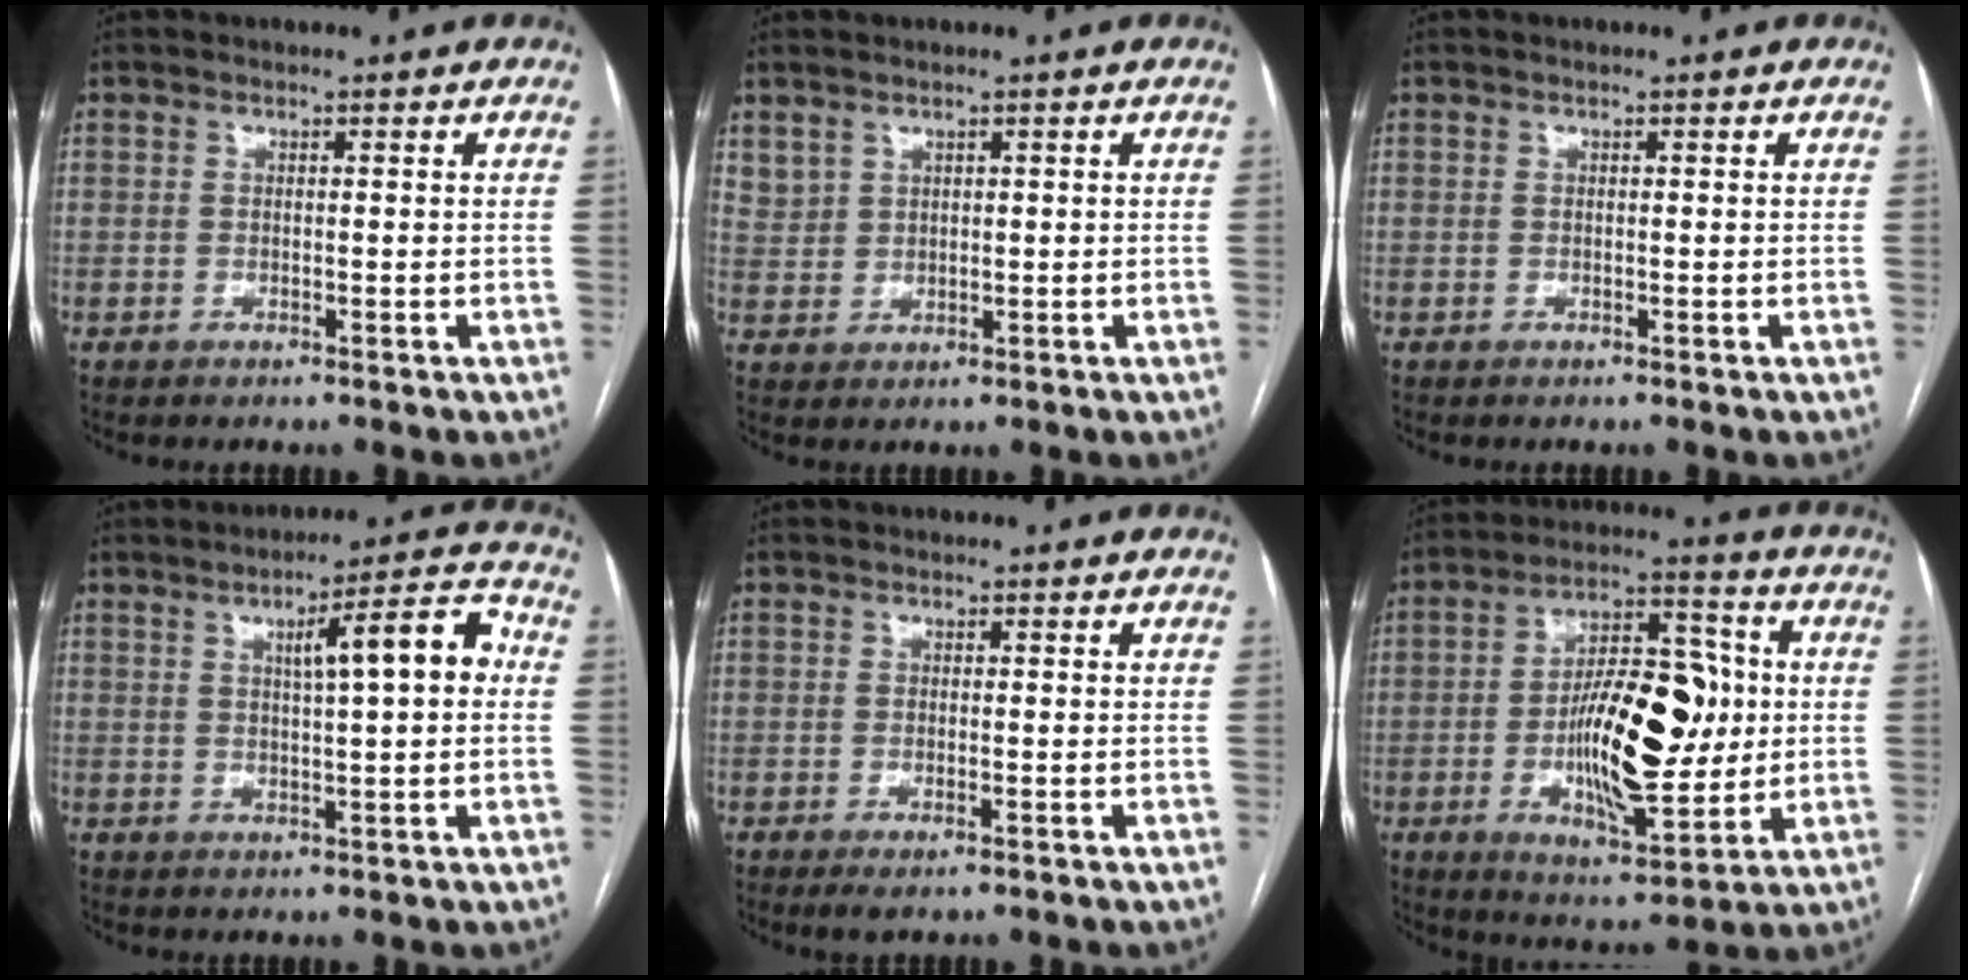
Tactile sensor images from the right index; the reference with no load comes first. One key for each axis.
{"total": 3.0, "fx": 2.1, "fy": 2.0, "fz": 0.5, "tx": -0.009, "ty": 0.006, "tz": 0.049}
{"total": 0.0}
{"total": 8.9, "fx": 1.8, "fy": 1.1, "fz": 8.6, "tx": -0.124, "ty": 0.021, "tz": 0.023}
{"total": 2.0, "fx": -1.1, "fy": 0.4, "fz": 1.7, "tx": -0.027, "ty": -0.004, "tz": -0.013}
{"total": 18.0, "fx": -0.8, "fy": 6.5, "fz": 16.8, "tx": -0.284, "ty": 0.014, "tz": -0.010}